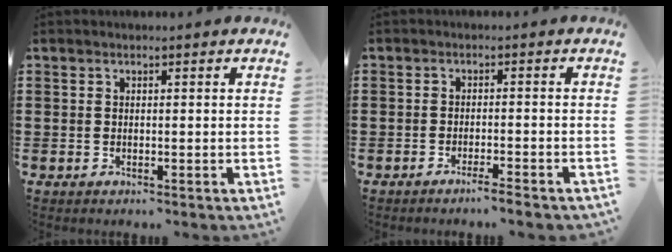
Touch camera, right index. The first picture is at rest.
{"total": 2.4, "force": [-2.1, -0.2, 1.2], "torque": [-0.019, 0.000, -0.039]}